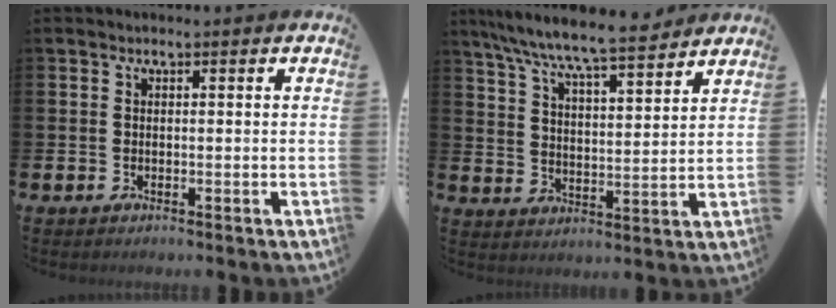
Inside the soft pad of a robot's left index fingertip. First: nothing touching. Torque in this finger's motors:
{"motor_torque": [1.07, -1.07, 1.05, 0.21]}